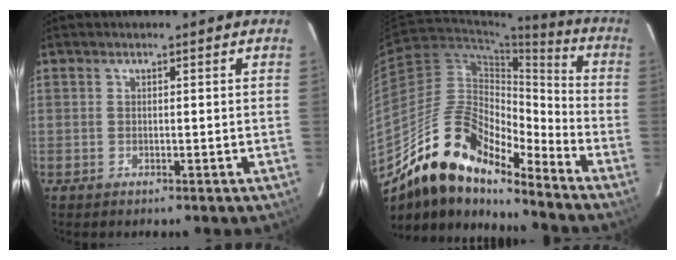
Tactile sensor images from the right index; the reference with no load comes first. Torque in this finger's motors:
{"motor_torque": [0.28, -1.30, -0.13, -0.21]}